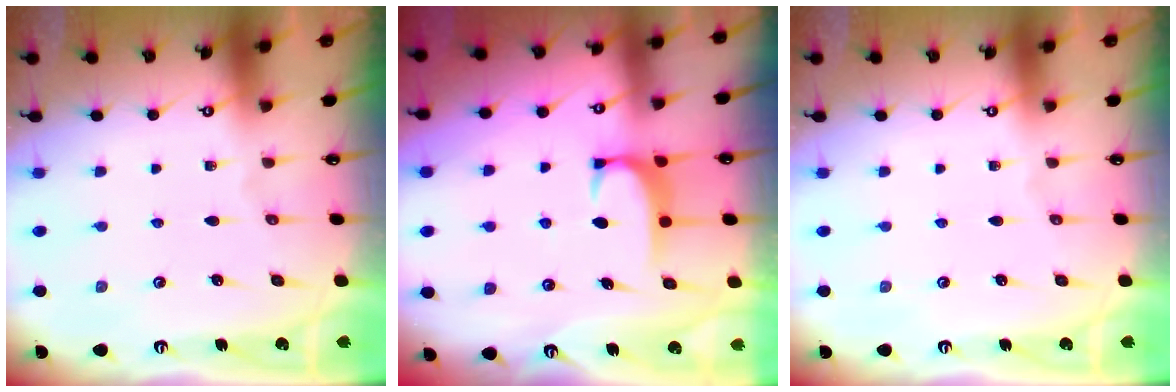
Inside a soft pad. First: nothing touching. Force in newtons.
{"total": 1.9, "press": 1.9, "slide": 0.5}
{"total": 0.0}